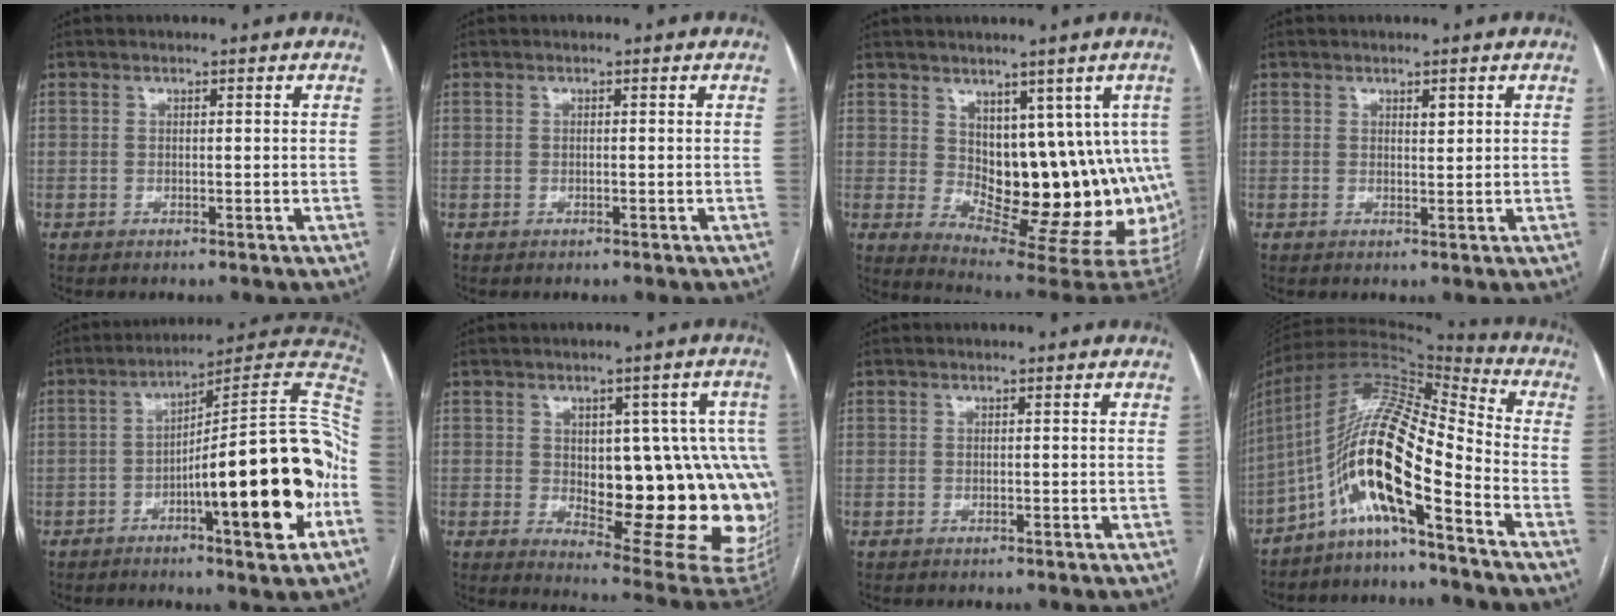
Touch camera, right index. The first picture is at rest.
{"total": 0.0}
{"total": 14.5, "force": [2.6, 7.9, 11.8], "torque": [-0.132, -0.009, 0.054]}
{"total": 1.3, "force": [0.8, 0.6, 0.9], "torque": [-0.014, -0.002, 0.014]}
{"total": 21.1, "force": [-5.7, 1.7, 20.2], "torque": [-0.233, 0.023, -0.076]}
{"total": 20.5, "force": [-0.6, 7.7, 19.0], "torque": [-0.164, 0.017, 0.020]}
{"total": 0.0}
{"total": 15.6, "force": [-7.4, 2.4, 13.5], "torque": [-0.260, 0.025, -0.135]}